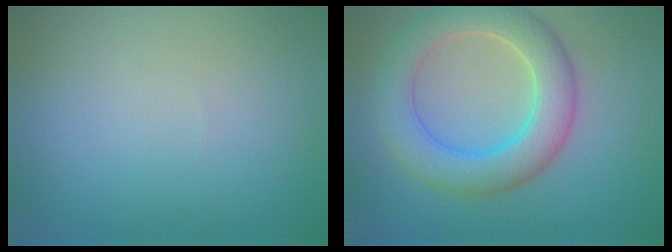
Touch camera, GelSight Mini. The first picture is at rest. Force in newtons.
{"total": 6.6, "press": 6.6, "slide": 0.2}